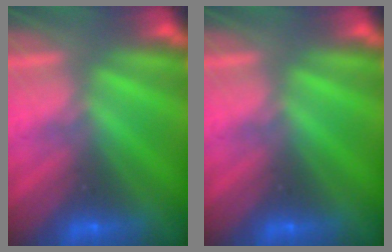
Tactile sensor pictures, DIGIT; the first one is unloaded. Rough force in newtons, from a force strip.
{"total": 0.0}